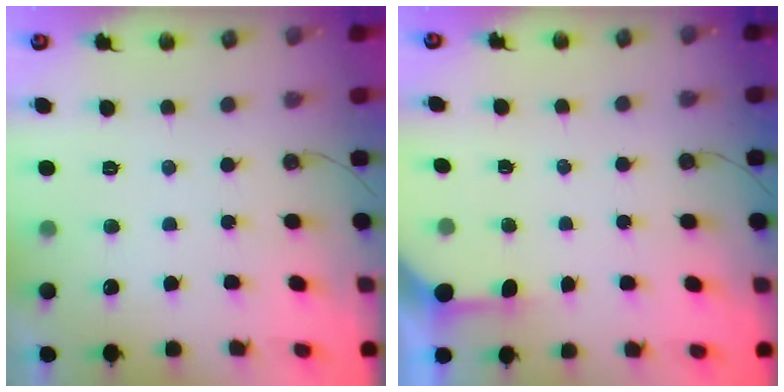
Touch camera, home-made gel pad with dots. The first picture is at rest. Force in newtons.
{"total": 2.7, "press": 2.6, "slide": 0.3}